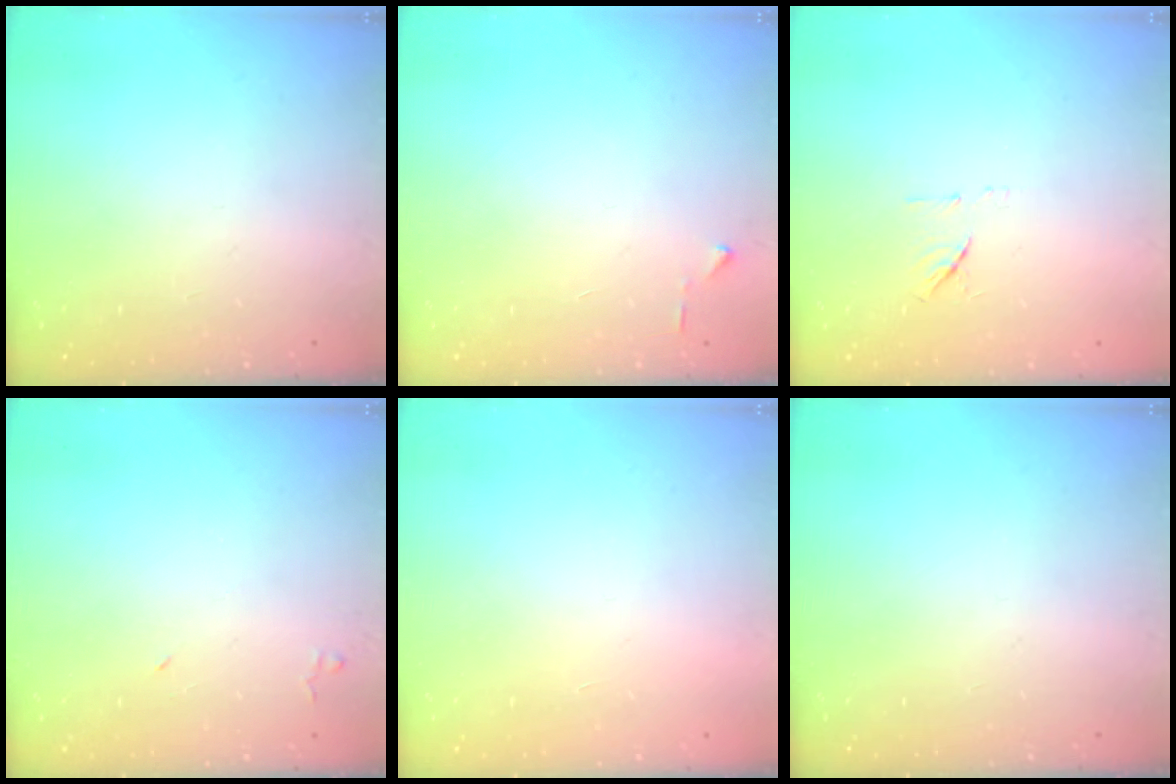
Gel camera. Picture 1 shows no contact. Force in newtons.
{"total": 3.2, "press": 3.2, "slide": 0.4}
{"total": 6.8, "press": 6.6, "slide": 1.2}
{"total": 4.0, "press": 3.9, "slide": 0.7}
{"total": 1.7, "press": 1.7, "slide": 0.1}
{"total": 0.0}